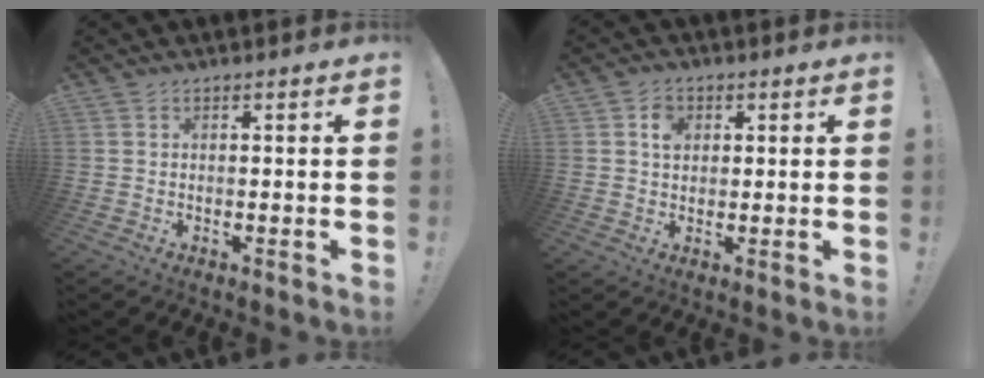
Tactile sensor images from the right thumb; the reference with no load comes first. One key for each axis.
{"total": 4.6, "fx": 1.6, "fy": 3.7, "fz": 2.2, "tx": -0.025, "ty": -0.004, "tz": 0.026}